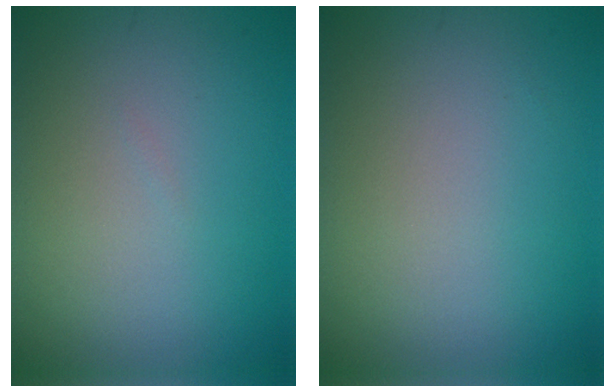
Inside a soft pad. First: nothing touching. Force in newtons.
{"total": 0.0}